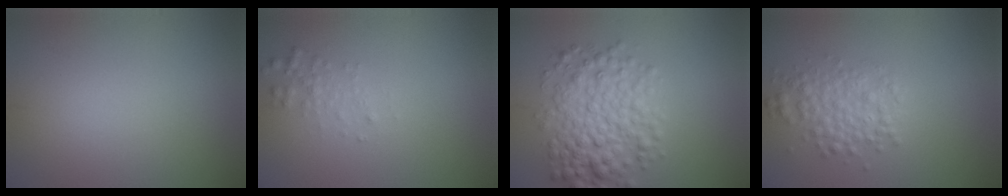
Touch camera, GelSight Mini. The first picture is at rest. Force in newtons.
{"total": 1.3, "press": 1.3, "slide": 0.0}
{"total": 5.8, "press": 5.8, "slide": 0.0}
{"total": 3.1, "press": 3.1, "slide": 0.1}